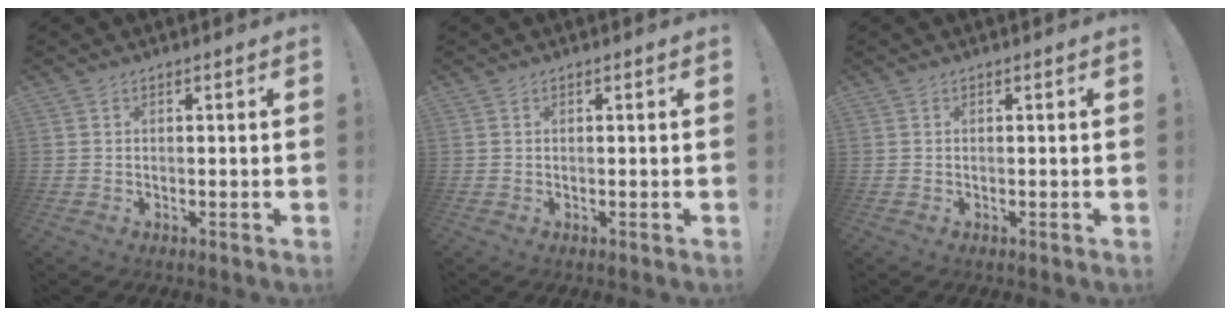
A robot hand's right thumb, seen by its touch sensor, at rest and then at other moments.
{"total": 0.0}
{"total": 0.0}